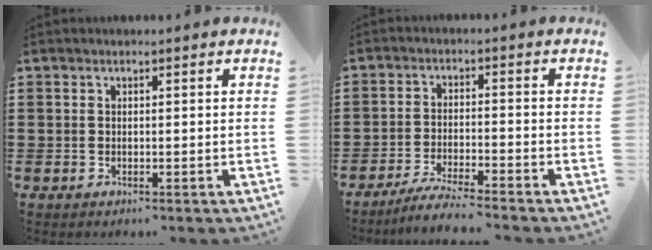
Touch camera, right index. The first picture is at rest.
{"total": 4.4, "force": [-4.2, -0.6, 1.4], "torque": [-0.030, -0.011, -0.082]}